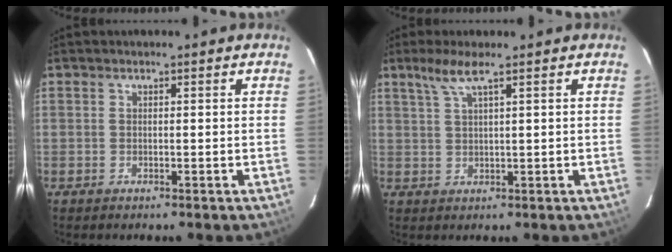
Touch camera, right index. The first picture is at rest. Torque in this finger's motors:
{"motor_torque": [0.36, 0.36, 0.07, 0.05]}